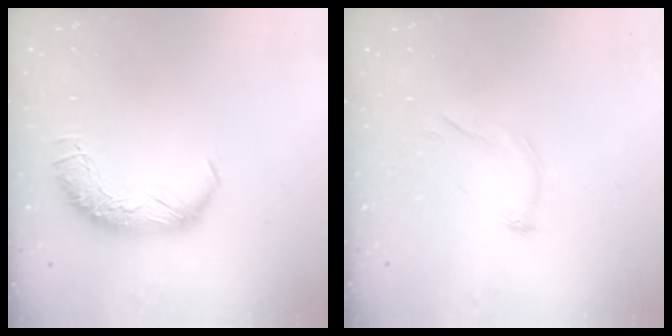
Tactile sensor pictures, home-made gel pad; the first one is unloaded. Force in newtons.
{"total": 7.1, "press": 7.1, "slide": 0.8}